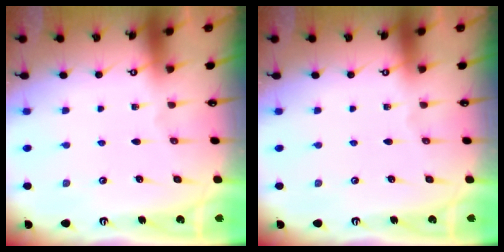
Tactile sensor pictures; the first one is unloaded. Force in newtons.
{"total": 0.0}